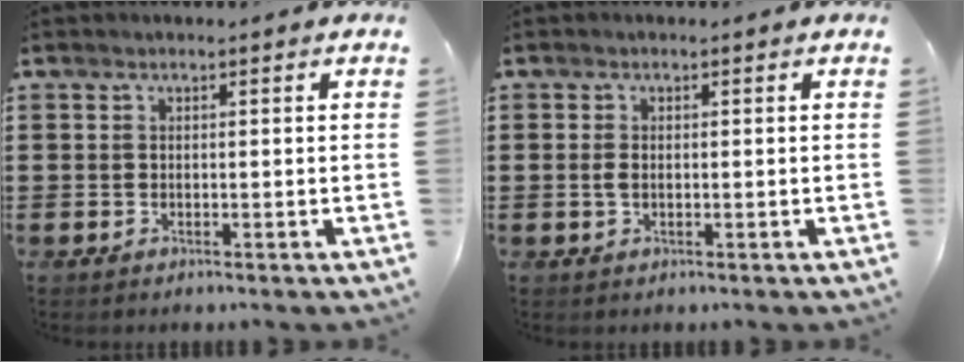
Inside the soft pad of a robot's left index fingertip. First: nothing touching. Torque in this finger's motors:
{"motor_torque": [0.21, 0.16, 0.03, -0.02]}